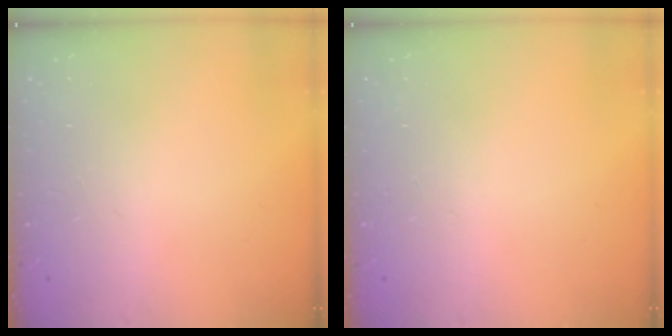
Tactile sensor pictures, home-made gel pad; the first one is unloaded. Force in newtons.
{"total": 0.0}